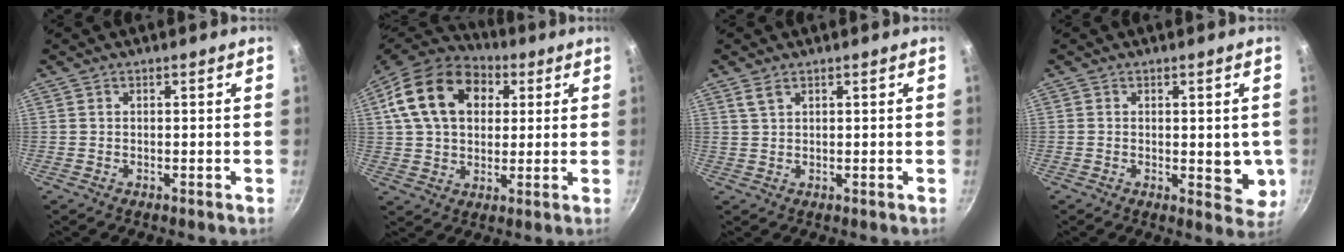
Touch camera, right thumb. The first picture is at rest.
{"total": 19.4, "force": [5.8, 13.6, 12.5], "torque": [-0.204, 0.014, 0.089]}
{"total": 2.2, "force": [1.4, 1.0, 1.4], "torque": [-0.026, -0.003, 0.030]}
{"total": 6.6, "force": [-0.3, 3.1, 5.8], "torque": [-0.054, -0.017, -0.003]}